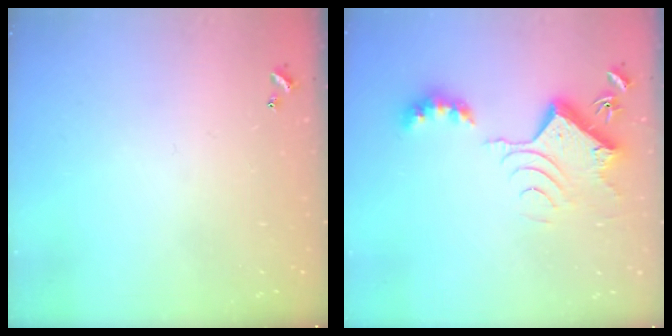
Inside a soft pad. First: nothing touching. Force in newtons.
{"total": 9.8, "press": 9.8, "slide": 0.7}